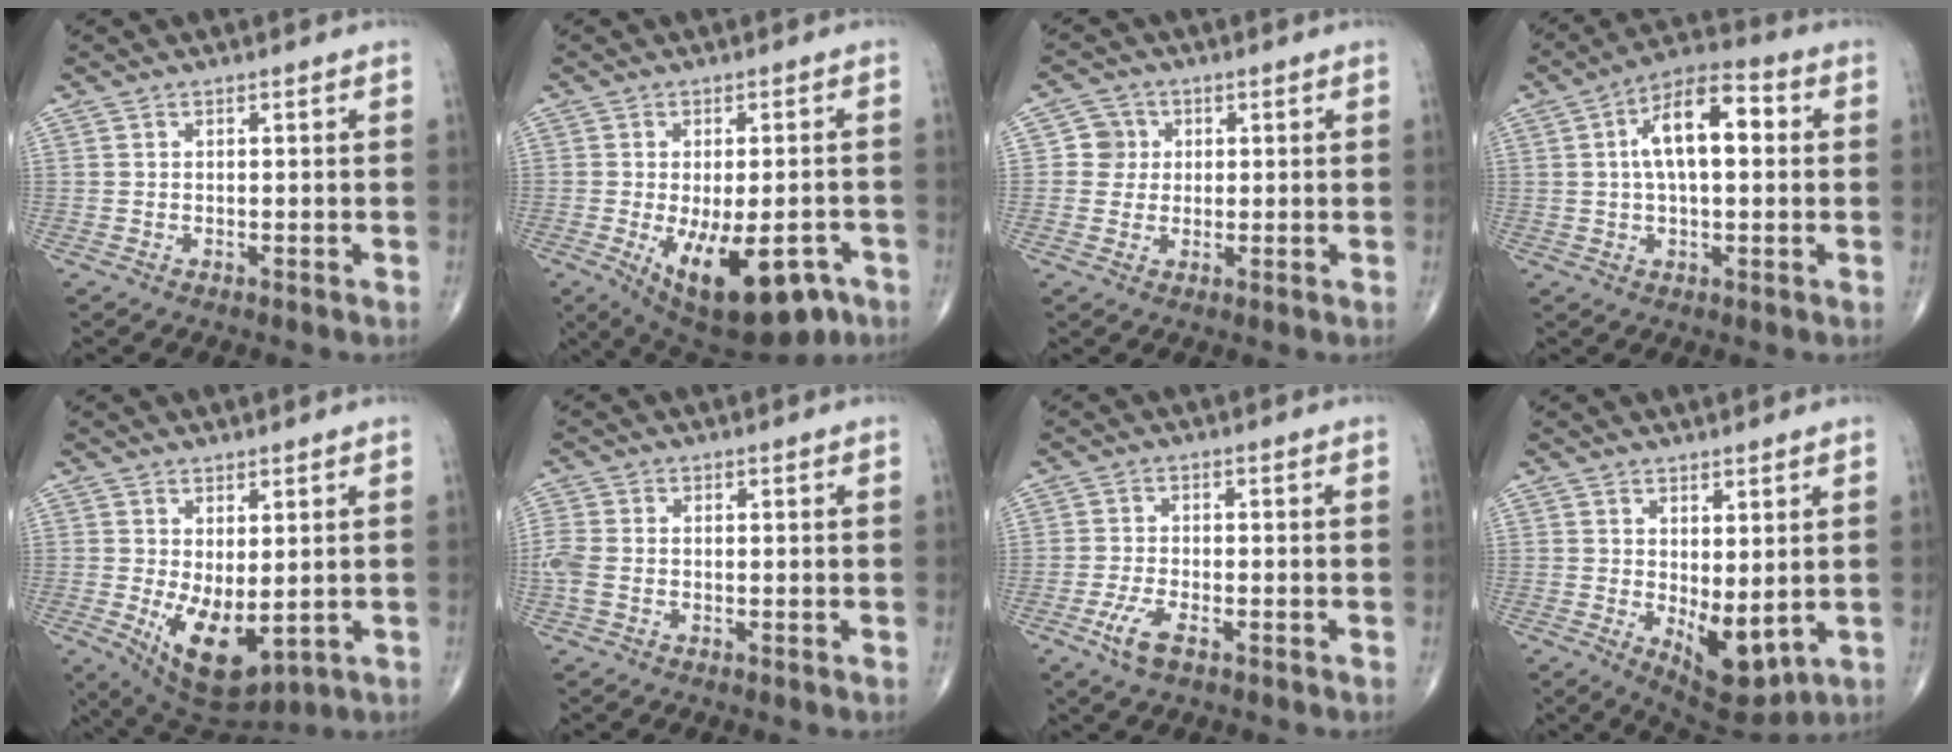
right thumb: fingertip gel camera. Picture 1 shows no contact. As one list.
[{"total": 16.8, "force": [-7.2, 7.5, 13.2], "torque": [-0.172, -0.001, -0.086]}, {"total": 4.1, "force": [0.6, 4.0, 0.6], "torque": [0.019, 0.006, 0.003]}, {"total": 12.5, "force": [2.1, 5.7, 10.9], "torque": [-0.174, 0.026, 0.026]}, {"total": 10.4, "force": [-1.3, 5.0, 9.0], "torque": [-0.137, -0.018, 0.003]}, {"total": 4.2, "force": [-0.7, 2.7, 3.2], "torque": [-0.098, 0.005, -0.017]}, {"total": 4.7, "force": [-2.5, 1.7, 3.6], "torque": [-0.078, 0.005, -0.046]}, {"total": 8.4, "force": [-0.5, 3.9, 7.4], "torque": [-0.089, -0.017, 0.012]}]